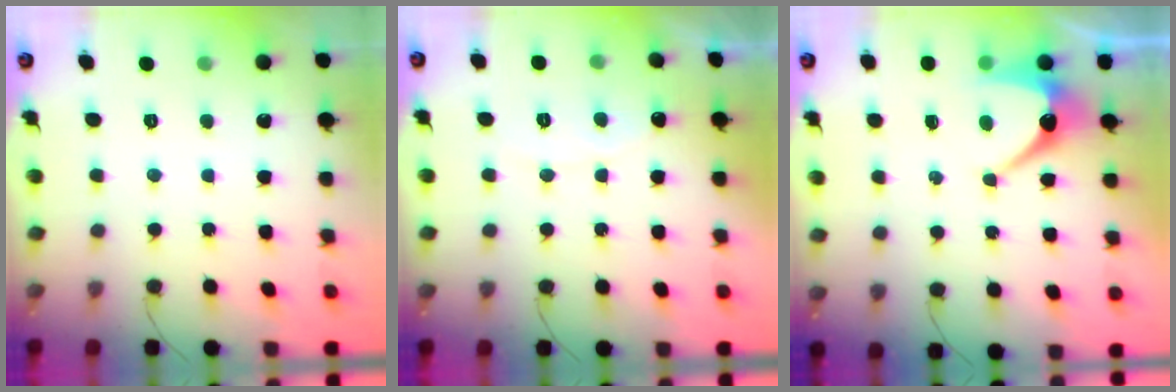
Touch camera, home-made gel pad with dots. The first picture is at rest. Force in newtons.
{"total": 4.9, "press": 4.8, "slide": 0.3}
{"total": 7.2, "press": 7.2, "slide": 0.3}